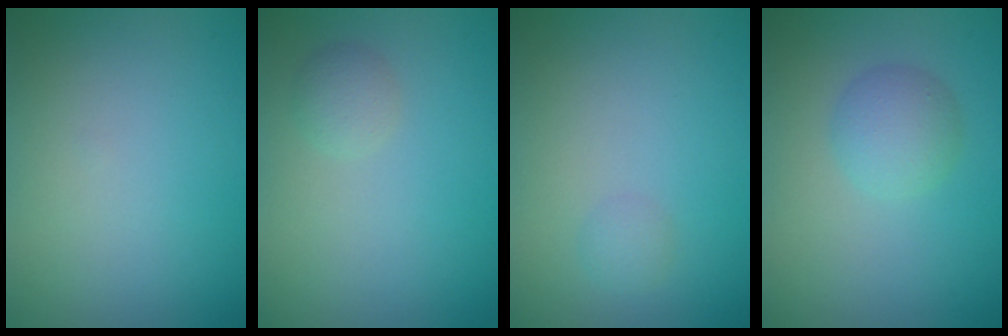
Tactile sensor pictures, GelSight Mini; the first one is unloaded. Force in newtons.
{"total": 1.3, "press": 1.3, "slide": 0.1}
{"total": 1.0, "press": 1.0, "slide": 0.1}
{"total": 2.6, "press": 2.6, "slide": 0.1}